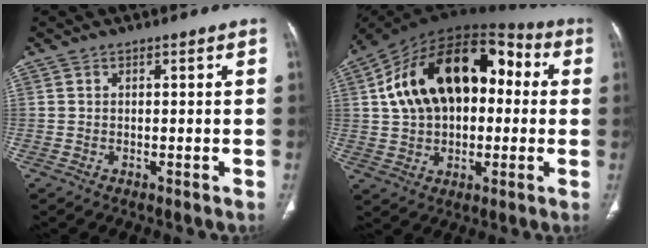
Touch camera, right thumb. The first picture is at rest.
{"total": 24.0, "force": [3.5, 15.0, 18.4], "torque": [-0.285, 0.039, 0.050]}